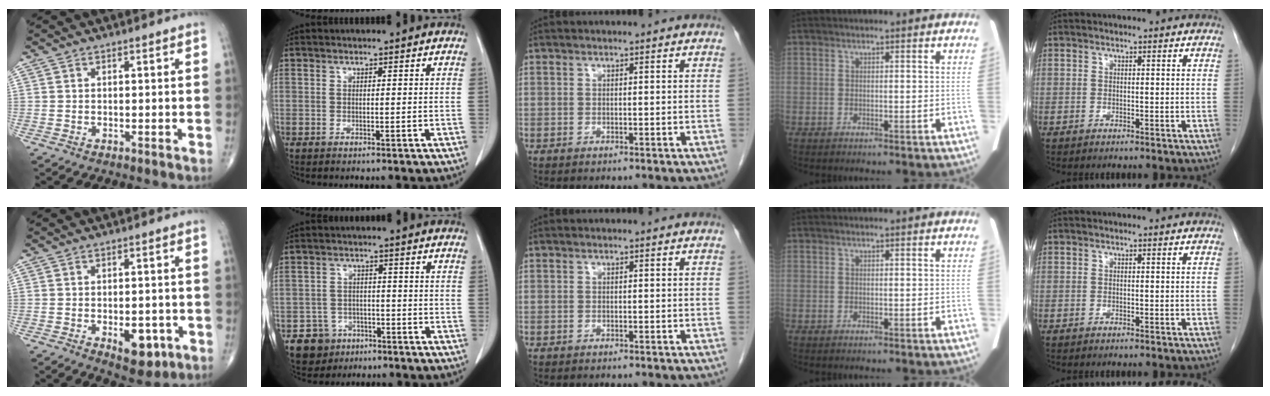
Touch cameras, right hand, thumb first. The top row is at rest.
{"thumb": {"total": 7.5, "force": [-2.7, 4.0, 5.7], "torque": [-0.057, 0.006, -0.025]}, "index": {"total": 5.7, "force": [-3.2, 4.6, 0.4], "torque": [-0.005, 0.011, -0.048]}}